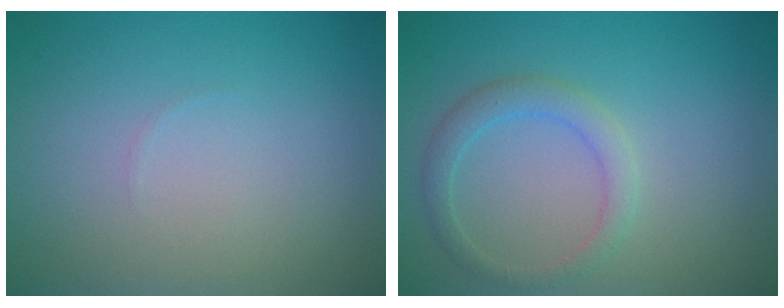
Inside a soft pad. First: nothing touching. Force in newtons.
{"total": 2.2, "press": 2.2, "slide": 0.1}